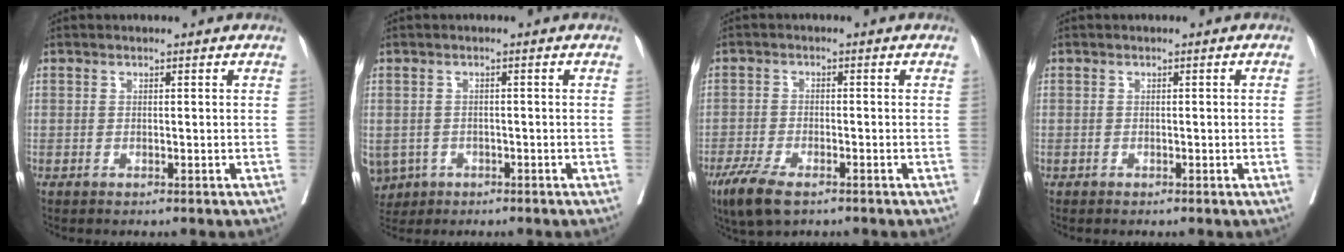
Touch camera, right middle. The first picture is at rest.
{"total": 9.0, "force": [-4.1, 7.4, 3.1], "torque": [-0.097, -0.006, -0.058]}
{"total": 6.6, "force": [-4.4, 1.8, 4.5], "torque": [-0.091, -0.017, -0.075]}
{"total": 0.7, "force": [-0.1, -0.3, 0.6], "torque": [-0.009, 0.000, -0.001]}